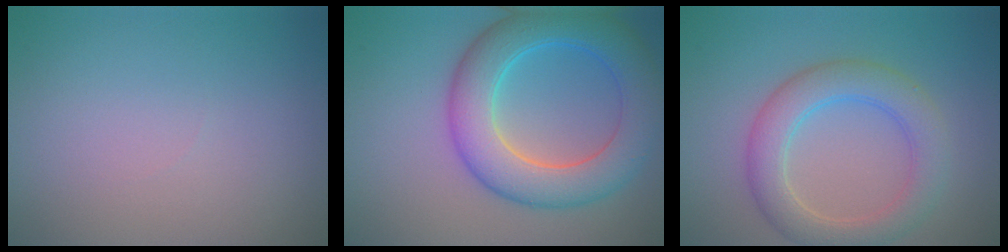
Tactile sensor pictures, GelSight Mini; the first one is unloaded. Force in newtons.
{"total": 7.7, "press": 7.7, "slide": 0.1}
{"total": 4.7, "press": 4.7, "slide": 0.2}